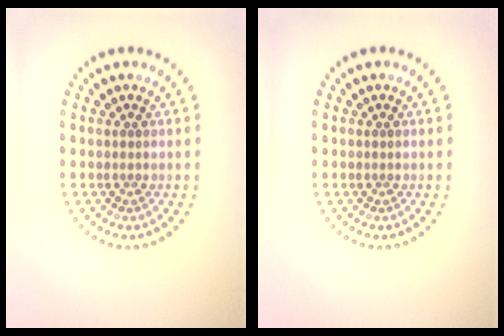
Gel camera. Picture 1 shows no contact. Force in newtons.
{"total": 0.0}